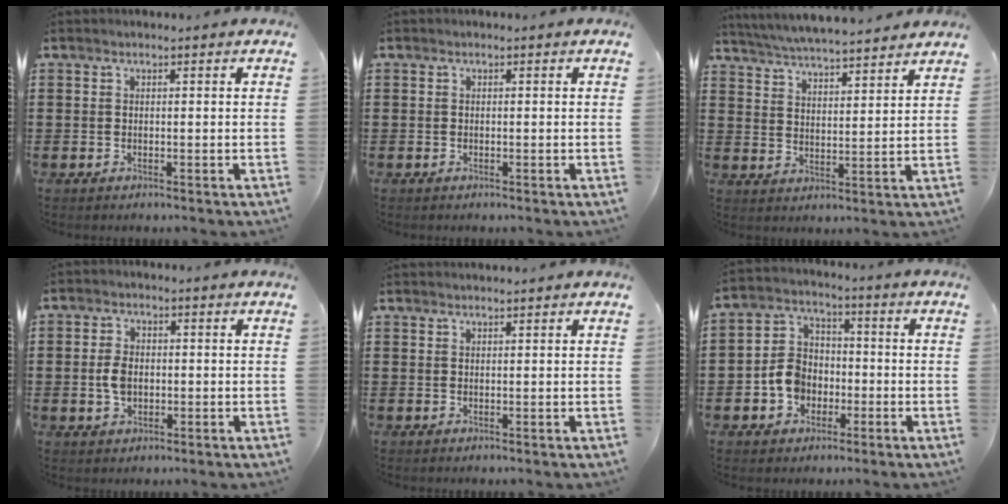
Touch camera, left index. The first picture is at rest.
{"total": 0.0}
{"total": 5.0, "force": [4.9, -0.4, 0.9], "torque": [-0.040, -0.032, 0.085]}
{"total": 3.6, "force": [-0.2, 2.3, 2.7], "torque": [-0.070, 0.001, -0.008]}
{"total": 0.9, "force": [0.8, -0.1, 0.0], "torque": [-0.002, -0.002, 0.017]}
{"total": 6.3, "force": [-2.2, 5.2, 2.9], "torque": [-0.080, 0.012, -0.045]}